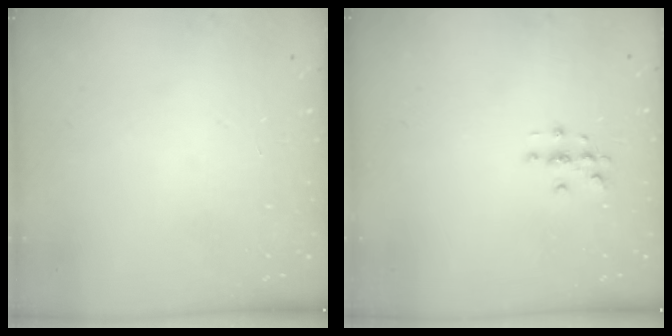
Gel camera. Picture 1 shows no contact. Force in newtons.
{"total": 2.9, "press": 2.9, "slide": 0.3}